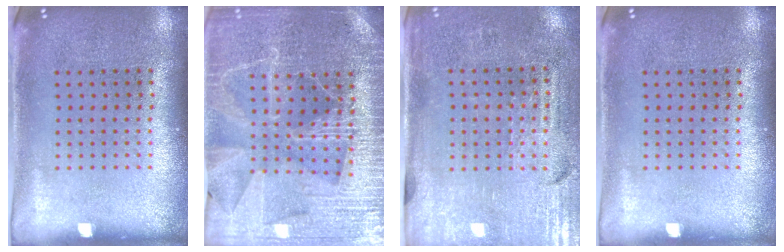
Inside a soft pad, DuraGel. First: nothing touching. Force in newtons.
{"total": 4.1, "press": 3.9, "slide": 1.3}
{"total": 3.4, "press": 3.1, "slide": 1.4}
{"total": 0.0}